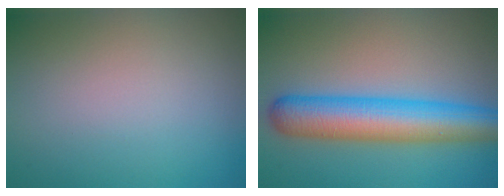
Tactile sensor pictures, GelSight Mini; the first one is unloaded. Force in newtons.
{"total": 8.4, "press": 8.4, "slide": 0.2}